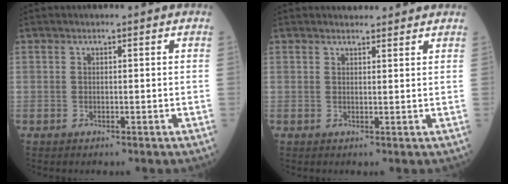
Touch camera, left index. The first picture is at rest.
{"total": 3.2, "force": [3.1, 0.8, 0.4], "torque": [-0.010, 0.011, 0.039]}